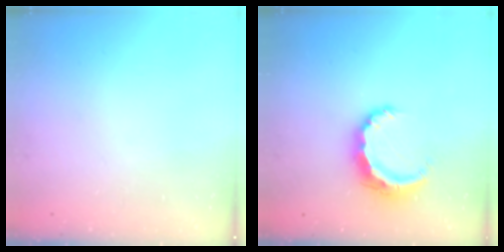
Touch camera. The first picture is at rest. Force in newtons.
{"total": 8.3, "press": 8.3, "slide": 0.2}